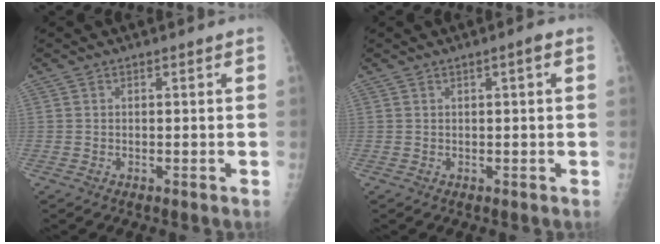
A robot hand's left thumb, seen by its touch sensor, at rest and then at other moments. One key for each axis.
{"total": 1.6, "fx": 0.5, "fy": 0.1, "fz": 1.5, "tx": -0.028, "ty": 0.002, "tz": 0.008}